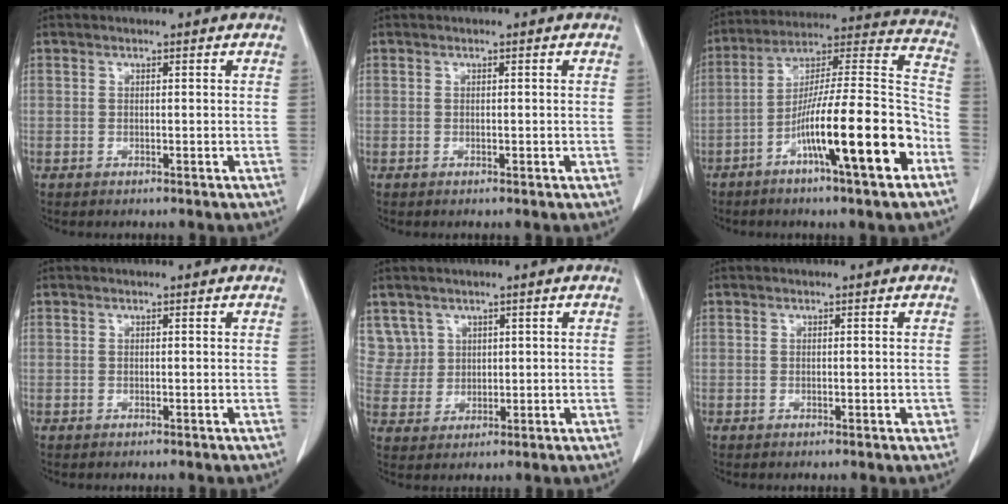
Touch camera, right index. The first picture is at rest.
{"total": 0.5, "force": [0.0, 0.4, 0.4], "torque": [-0.006, 0.000, 0.001]}
{"total": 19.4, "force": [-8.3, 1.5, 17.5], "torque": [-0.280, 0.001, -0.139]}
{"total": 0.0}
{"total": 5.0, "force": [2.7, 4.2, -0.4], "torque": [0.016, 0.005, 0.060]}
{"total": 1.2, "force": [-0.2, 0.7, 0.9], "torque": [-0.010, 0.004, 0.000]}